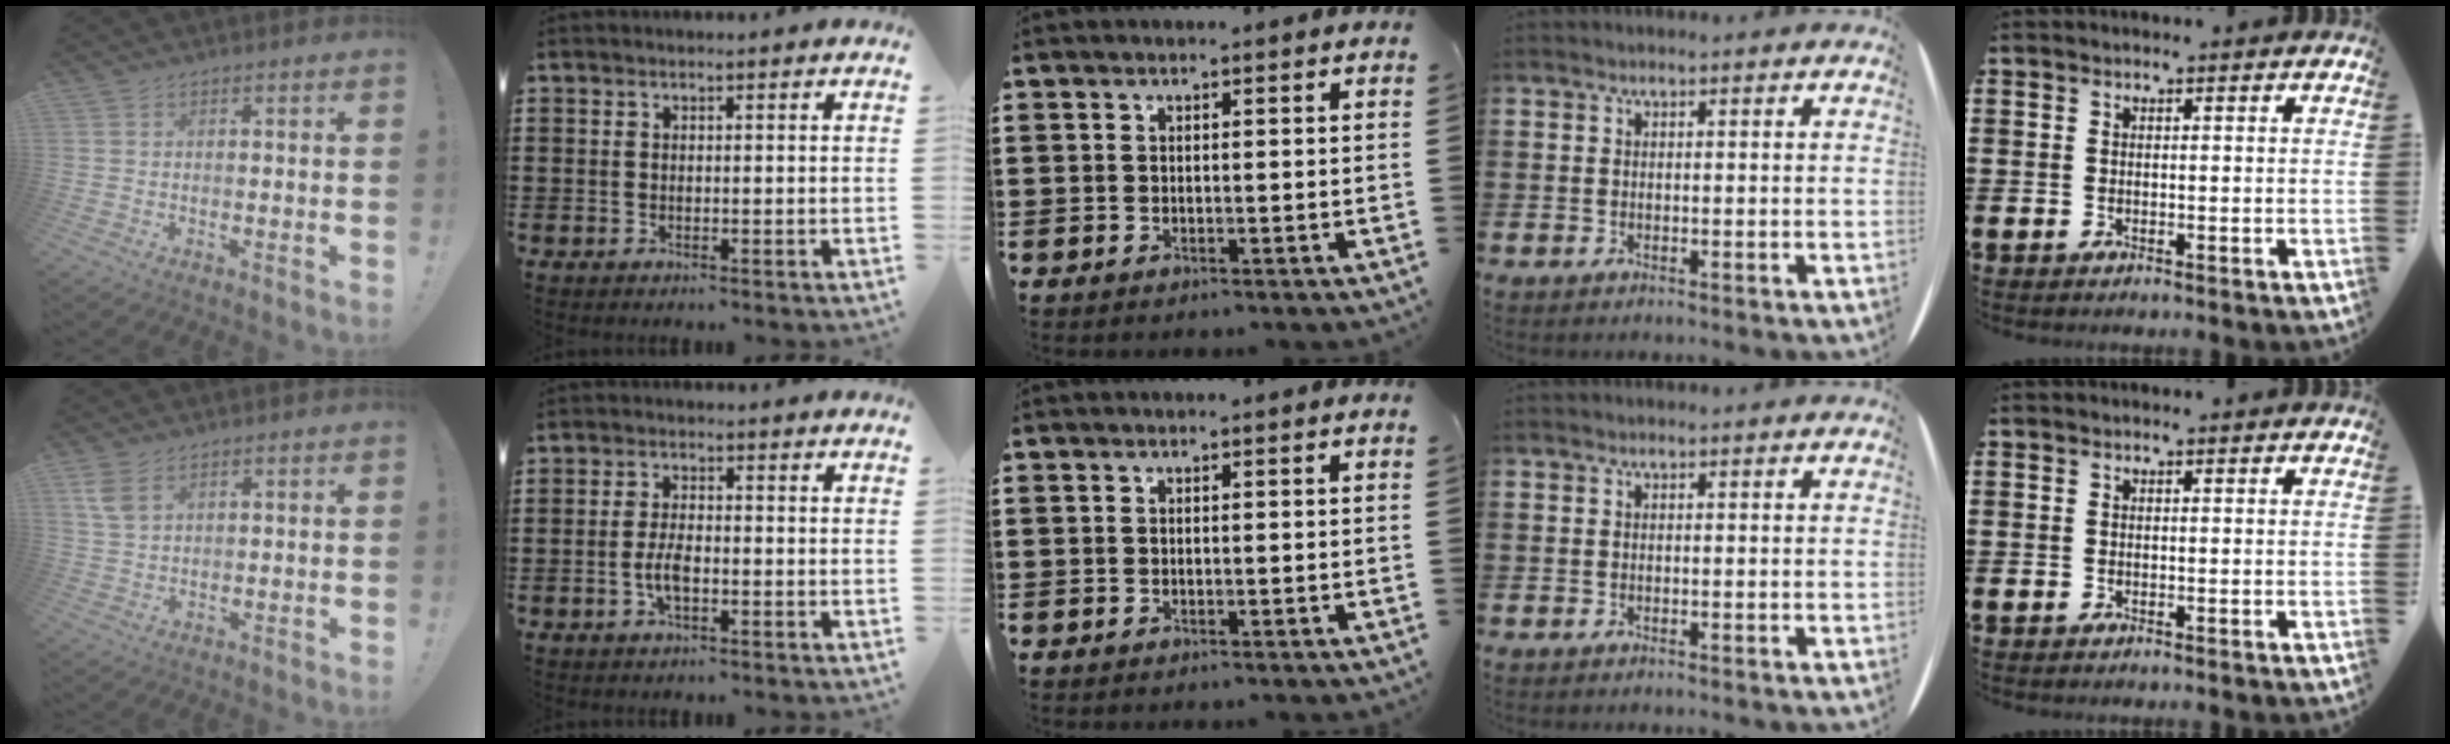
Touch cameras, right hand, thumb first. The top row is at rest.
{"thumb": {"total": 5.2, "force": [2.8, 2.9, 3.3], "torque": [-0.060, -0.009, 0.054]}, "index": {"total": 3.9, "force": [-1.1, 1.5, 3.5], "torque": [-0.084, -0.002, -0.025]}}